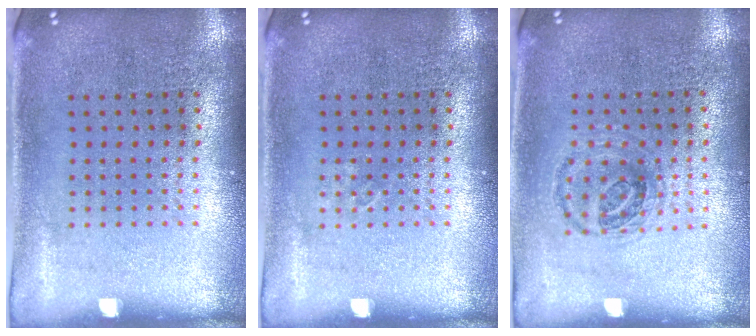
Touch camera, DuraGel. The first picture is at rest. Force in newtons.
{"total": 0.5, "press": 0.5, "slide": 0.0}
{"total": 1.0, "press": 1.0, "slide": 0.3}